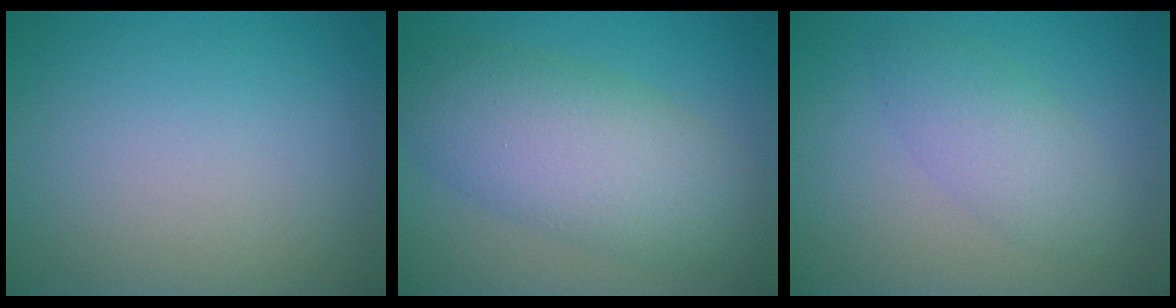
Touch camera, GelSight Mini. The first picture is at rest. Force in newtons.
{"total": 7.6, "press": 7.6, "slide": 0.3}
{"total": 3.0, "press": 3.0, "slide": 0.0}